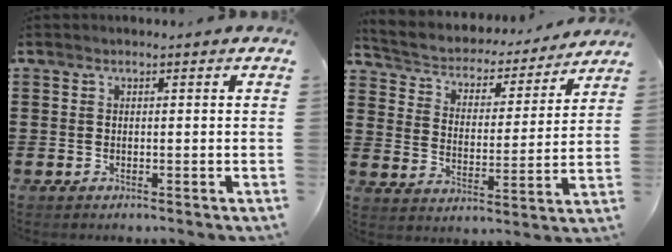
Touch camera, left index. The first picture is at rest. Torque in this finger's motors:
{"motor_torque": [1.17, -0.97, 0.28, 0.06]}